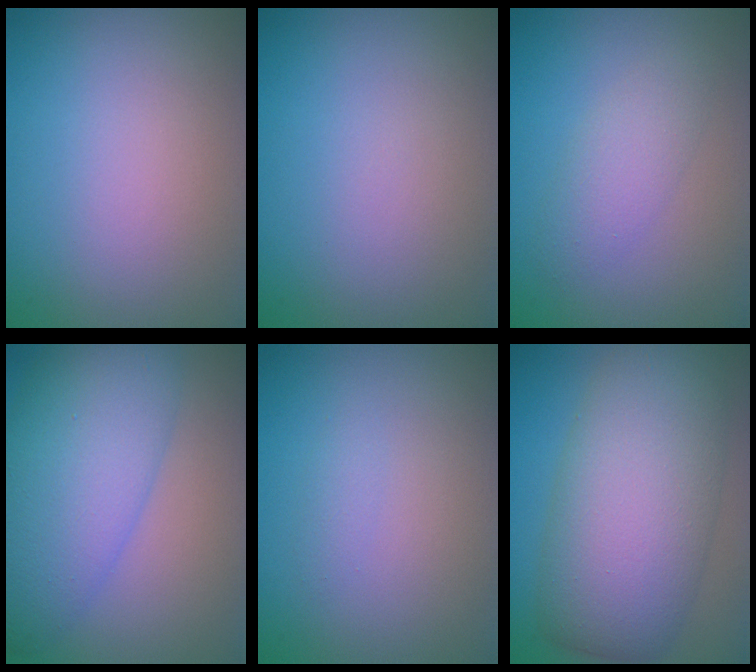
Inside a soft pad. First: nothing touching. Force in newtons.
{"total": 0.0}
{"total": 2.4, "press": 2.4, "slide": 0.0}
{"total": 9.0, "press": 9.0, "slide": 0.0}
{"total": 0.6, "press": 0.6, "slide": 0.0}
{"total": 10.6, "press": 10.6, "slide": 0.3}